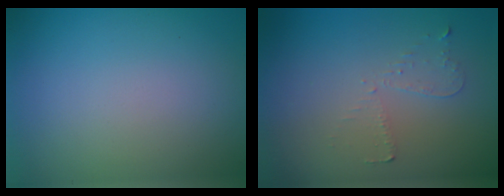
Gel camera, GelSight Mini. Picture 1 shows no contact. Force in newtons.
{"total": 0.9, "press": 0.8, "slide": 0.4}